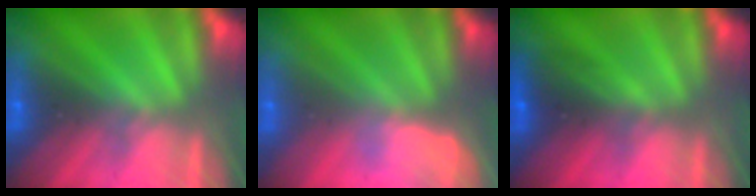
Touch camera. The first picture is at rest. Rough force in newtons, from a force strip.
{"total": 2.8}
{"total": 2.8}